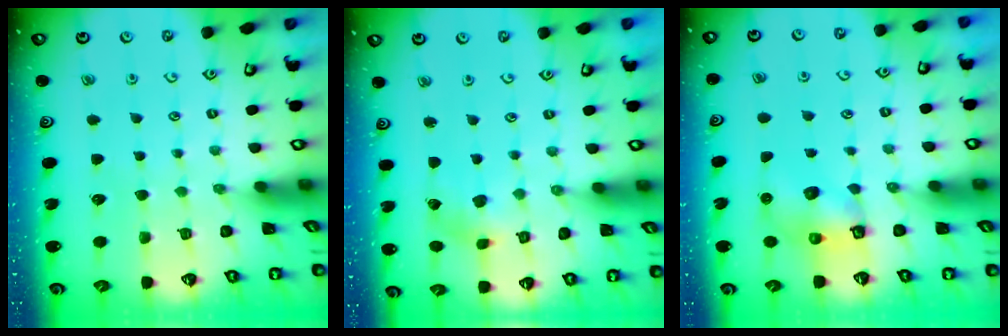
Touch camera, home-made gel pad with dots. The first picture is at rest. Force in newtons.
{"total": 3.8, "press": 3.8, "slide": 0.4}
{"total": 5.8, "press": 5.8, "slide": 0.2}